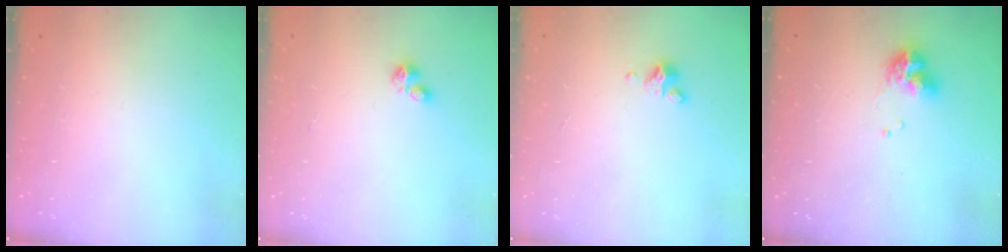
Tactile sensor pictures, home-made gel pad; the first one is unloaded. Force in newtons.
{"total": 2.3, "press": 2.3, "slide": 0.2}
{"total": 2.9, "press": 2.9, "slide": 0.3}
{"total": 8.5, "press": 8.4, "slide": 0.9}